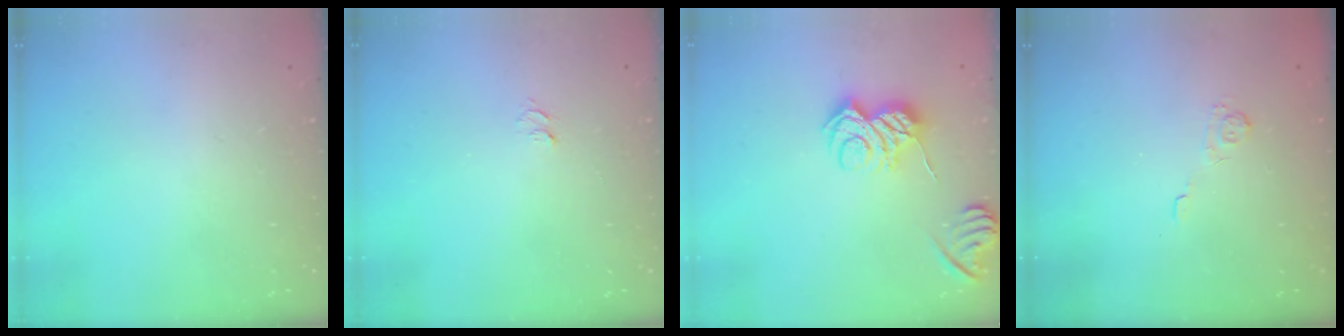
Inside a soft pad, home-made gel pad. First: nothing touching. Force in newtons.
{"total": 3.6, "press": 3.6, "slide": 0.4}
{"total": 8.0, "press": 8.0, "slide": 0.7}
{"total": 2.2, "press": 1.7, "slide": 1.4}